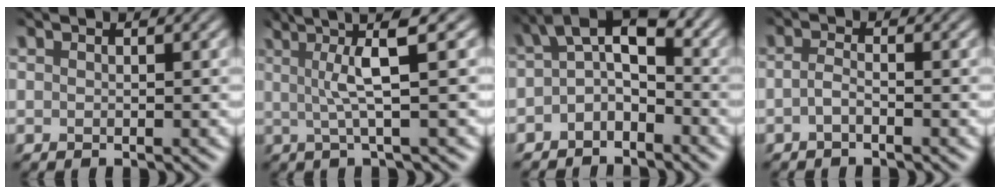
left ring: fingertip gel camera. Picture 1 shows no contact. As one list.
[{"total": 5.1, "force": [1.2, 0.6, 4.9], "torque": [-0.086, 0.007, 0.022]}, {"total": 3.6, "force": [-1.0, 1.9, 2.8], "torque": [-0.045, 0.014, -0.029]}, {"total": 1.2, "force": [-0.7, 0.3, 1.0], "torque": [-0.022, 0.000, -0.016]}]